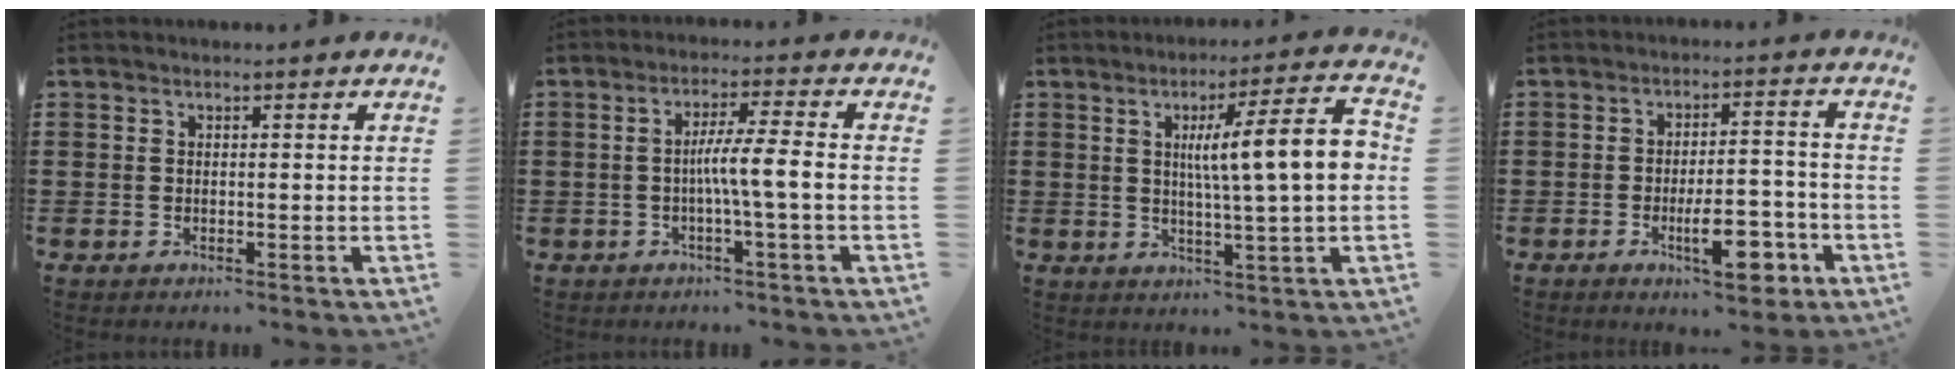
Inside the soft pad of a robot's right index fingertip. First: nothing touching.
{"total": 5.4, "force": [-1.0, -0.3, 5.3], "torque": [-0.096, -0.003, -0.024]}
{"total": 11.4, "force": [1.7, 1.1, 11.2], "torque": [-0.182, -0.006, 0.019]}
{"total": 9.1, "force": [-4.0, 3.1, 7.6], "torque": [-0.114, 0.004, -0.066]}